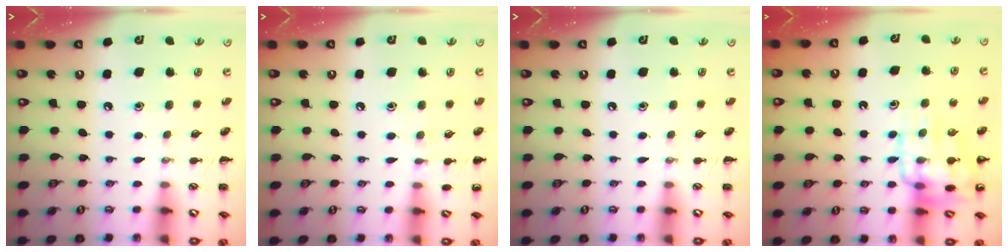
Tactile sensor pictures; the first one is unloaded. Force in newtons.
{"total": 6.2, "press": 5.9, "slide": 1.9}
{"total": 0.0}
{"total": 15.4, "press": 15.3, "slide": 2.0}